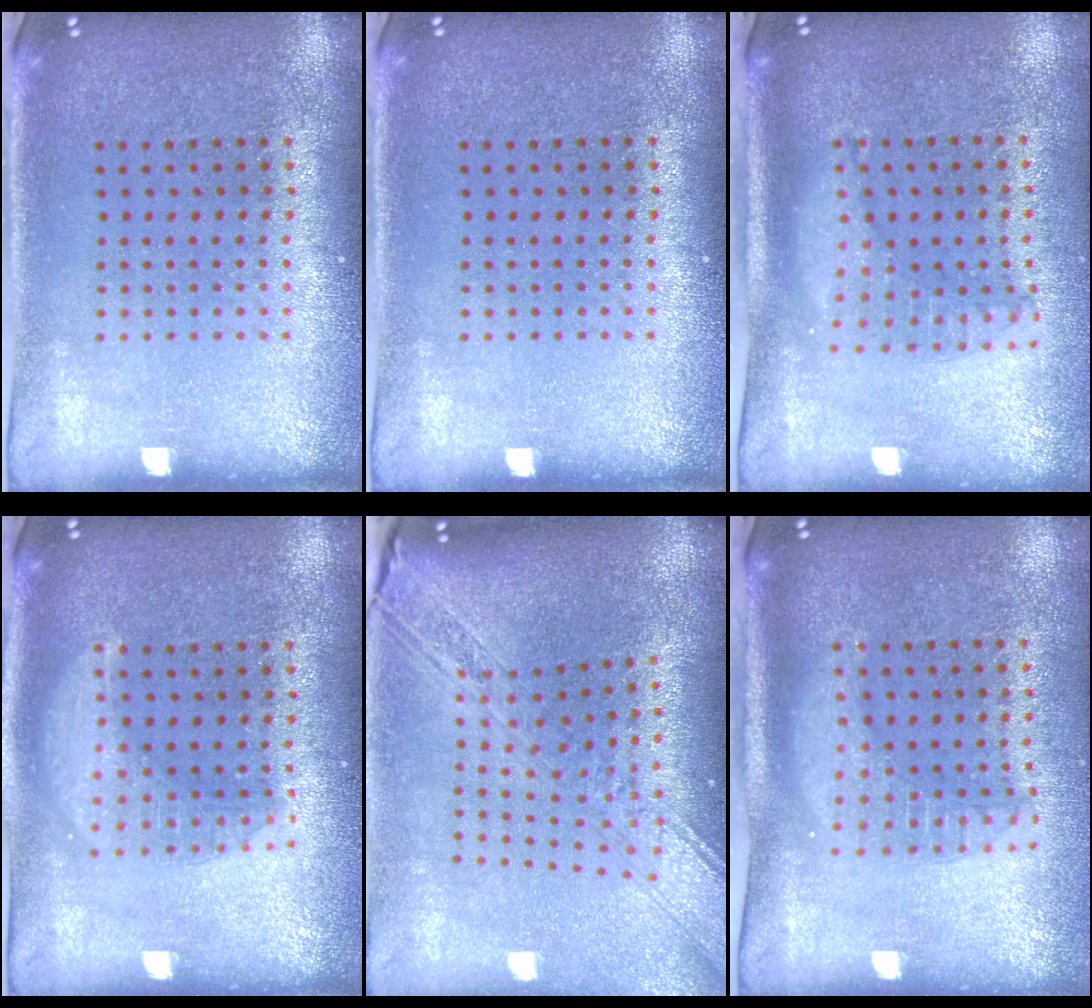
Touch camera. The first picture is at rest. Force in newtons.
{"total": 0.0}
{"total": 1.2, "press": 1.2, "slide": 0.2}
{"total": 2.8, "press": 2.8, "slide": 0.3}
{"total": 3.3, "press": 2.4, "slide": 2.2}
{"total": 1.8, "press": 1.5, "slide": 1.0}